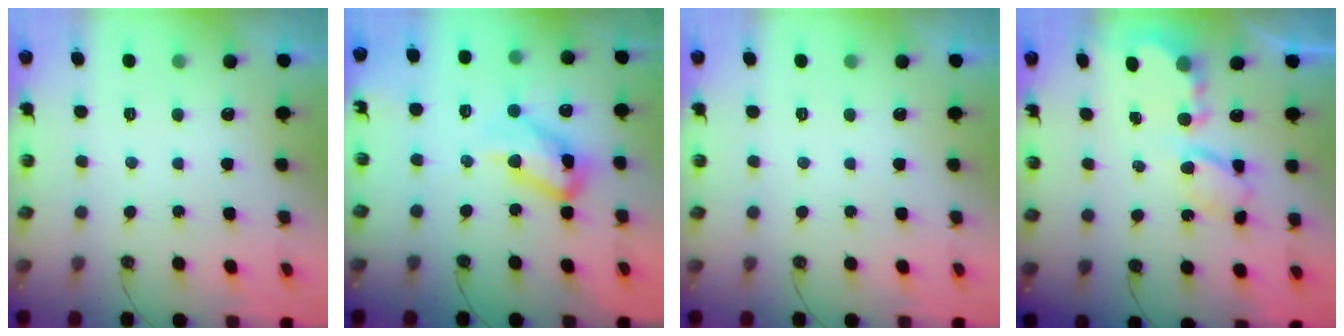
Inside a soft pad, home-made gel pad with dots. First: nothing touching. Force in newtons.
{"total": 16.4, "press": 16.4, "slide": 1.5}
{"total": 0.0}
{"total": 6.1, "press": 6.1, "slide": 0.3}